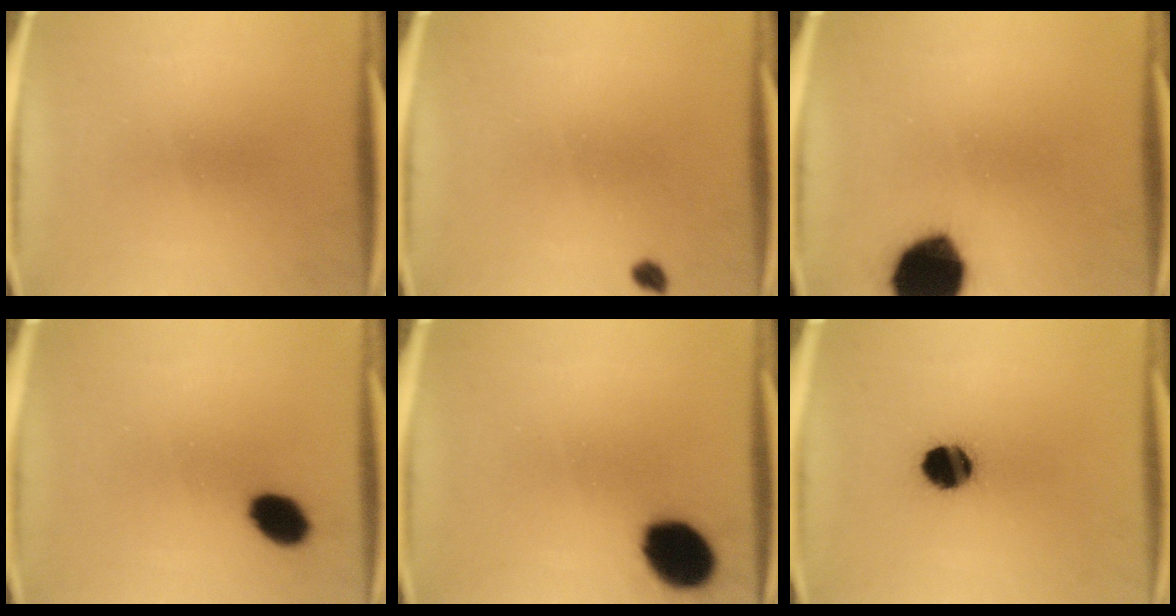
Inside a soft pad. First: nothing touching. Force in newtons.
{"total": 1.2}
{"total": 17.9}
{"total": 6.7}
{"total": 13.1}
{"total": 9.4}